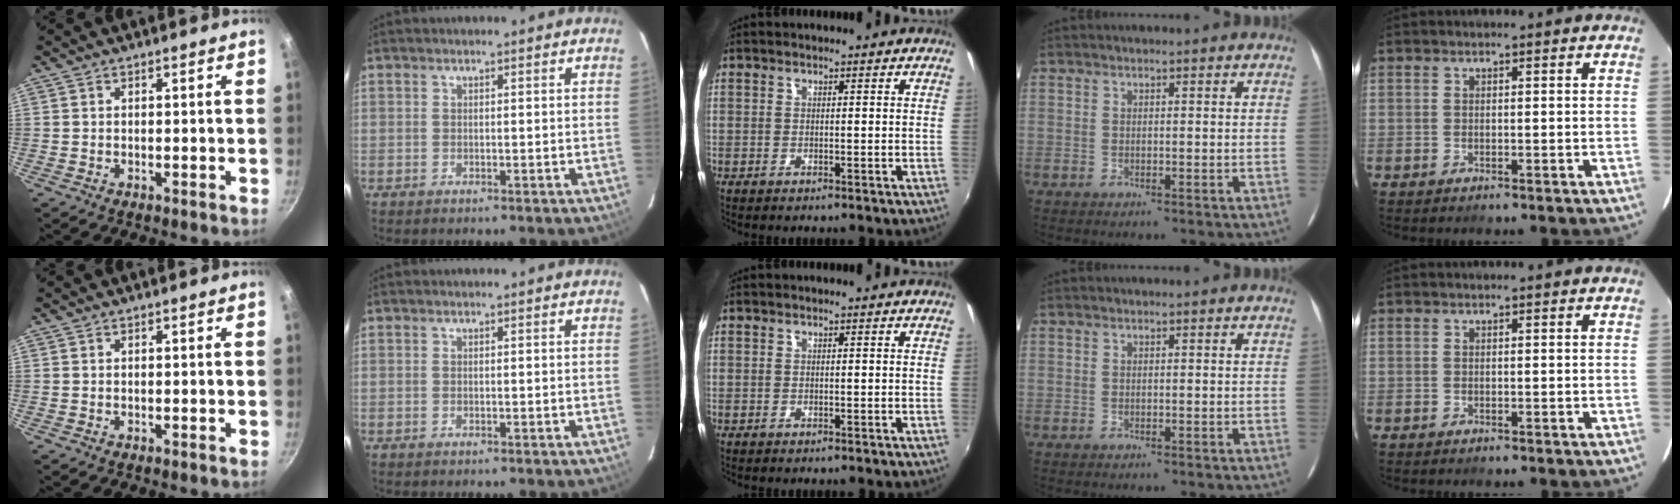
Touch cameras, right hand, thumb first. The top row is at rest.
{}